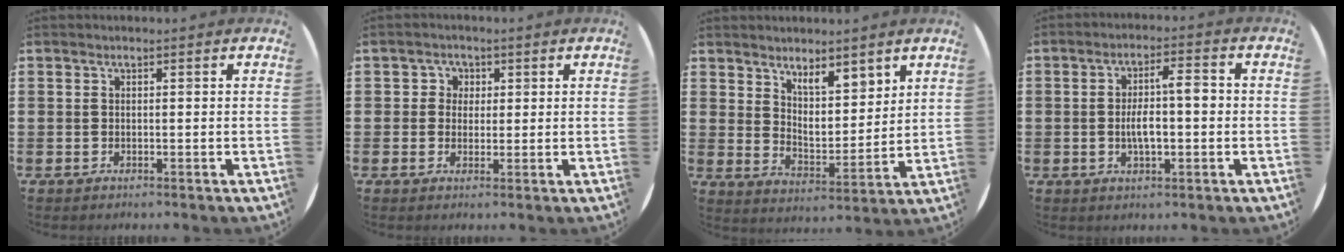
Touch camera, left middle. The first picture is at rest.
{"total": 2.3, "force": [0.9, 2.1, 0.3], "torque": [0.004, 0.003, 0.012]}
{"total": 6.1, "force": [5.3, 2.3, 2.0], "torque": [-0.048, -0.028, 0.096]}
{"total": 5.6, "force": [-0.4, 1.8, 5.3], "torque": [-0.085, 0.007, -0.012]}